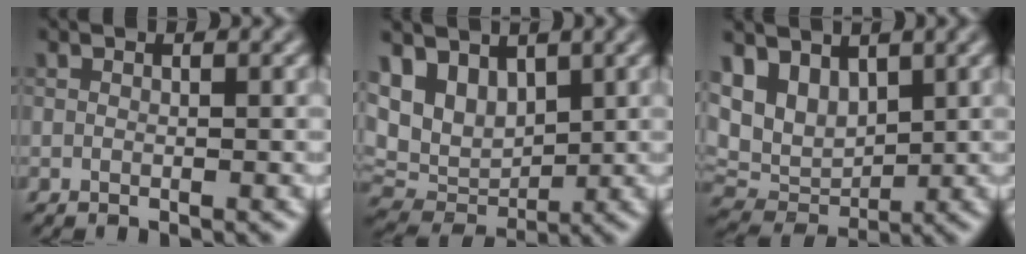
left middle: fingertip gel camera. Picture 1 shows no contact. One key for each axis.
{"total": 5.9, "fx": 2.7, "fy": 4.1, "fz": 3.3, "tx": -0.067, "ty": -0.007, "tz": 0.049}
{"total": 5.3, "fx": 2.6, "fy": 3.6, "fz": 2.9, "tx": -0.061, "ty": -0.008, "tz": 0.047}